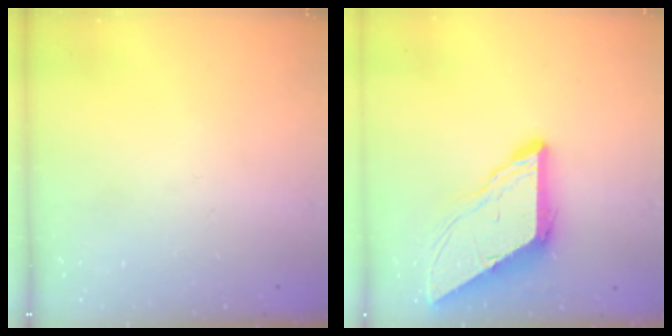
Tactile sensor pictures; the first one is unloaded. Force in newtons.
{"total": 8.8, "press": 8.8, "slide": 1.0}